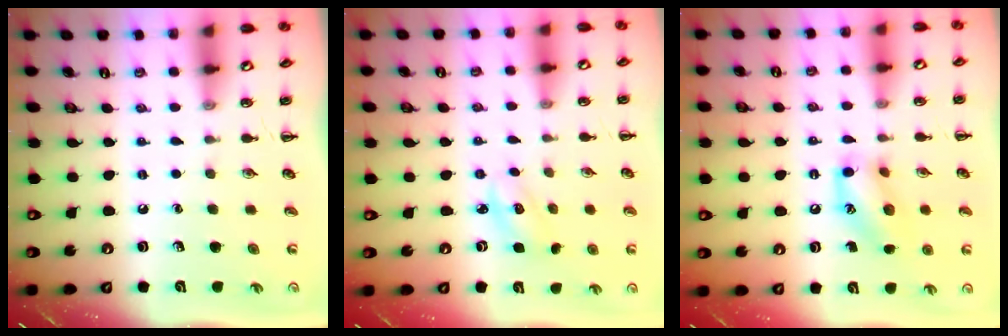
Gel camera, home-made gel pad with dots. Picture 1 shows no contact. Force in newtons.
{"total": 2.6, "press": 2.5, "slide": 0.6}
{"total": 13.1, "press": 12.9, "slide": 2.2}